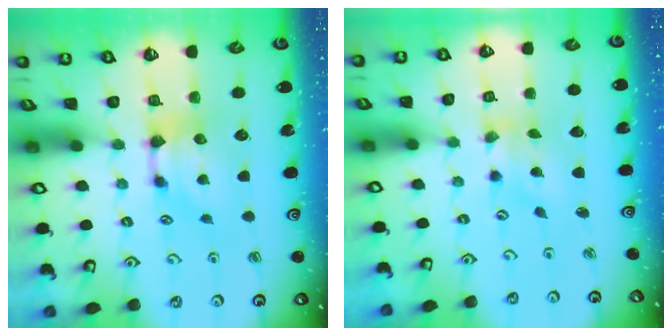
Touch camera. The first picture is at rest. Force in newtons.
{"total": 1.7, "press": 1.3, "slide": 1.0}